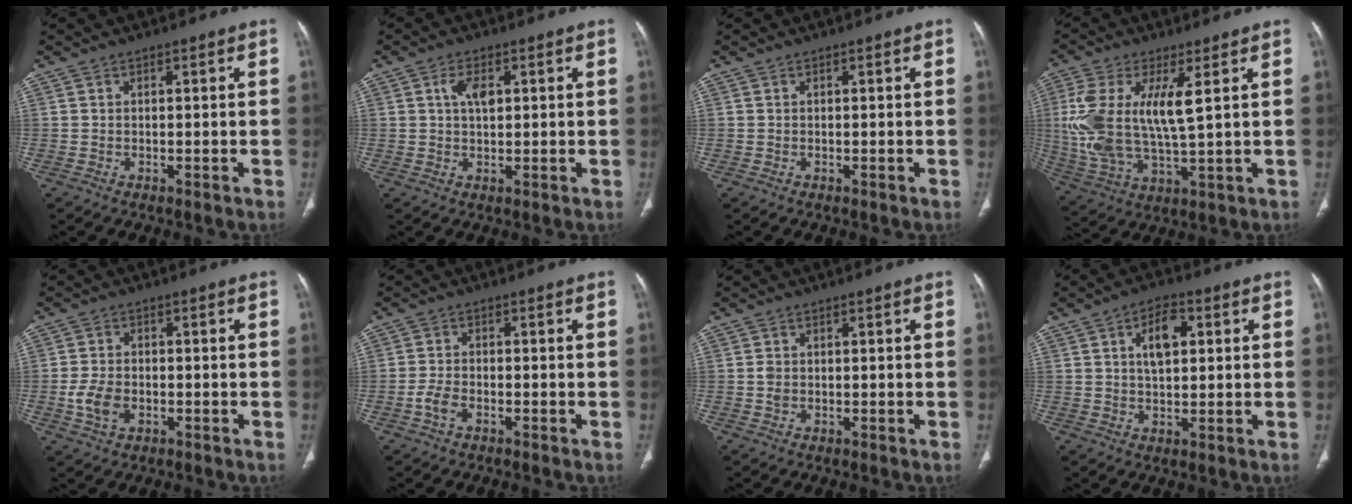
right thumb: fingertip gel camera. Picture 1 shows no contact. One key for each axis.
{"total": 3.9, "fx": 1.1, "fy": 2.1, "fz": 3.1, "tx": -0.052, "ty": 0.000, "tz": 0.018}
{"total": 0.0}
{"total": 15.5, "fx": 3.2, "fy": 5.8, "fz": 14.0, "tx": -0.314, "ty": -0.014, "tz": 0.067}
{"total": 5.2, "fx": -1.5, "fy": 3.5, "fz": 3.6, "tx": -0.070, "ty": 0.007, "tz": -0.028}
{"total": 3.0, "fx": -1.5, "fy": 1.6, "fz": 2.1, "tx": -0.045, "ty": 0.012, "tz": -0.032}
{"total": 1.4, "fx": -0.1, "fy": 1.1, "fz": 0.9, "tx": -0.017, "ty": 0.000, "tz": 0.000}
{"total": 7.1, "fx": 2.0, "fy": 3.7, "fz": 5.6, "tx": -0.082, "ty": 0.002, "tz": 0.032}